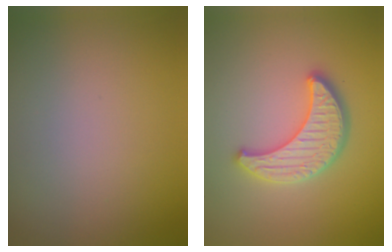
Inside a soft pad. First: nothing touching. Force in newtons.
{"total": 3.8, "press": 3.7, "slide": 0.9}